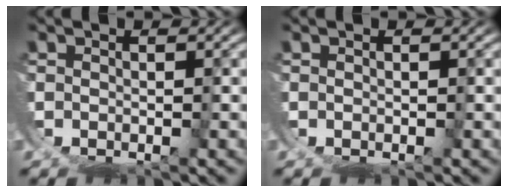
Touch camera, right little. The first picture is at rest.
{"total": 0.0}